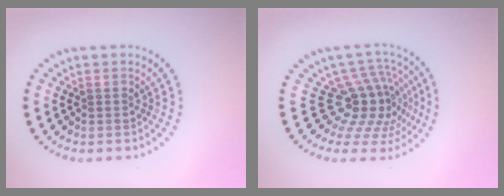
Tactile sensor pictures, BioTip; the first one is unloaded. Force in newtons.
{"total": 5.0, "press": 3.6, "slide": 3.4}